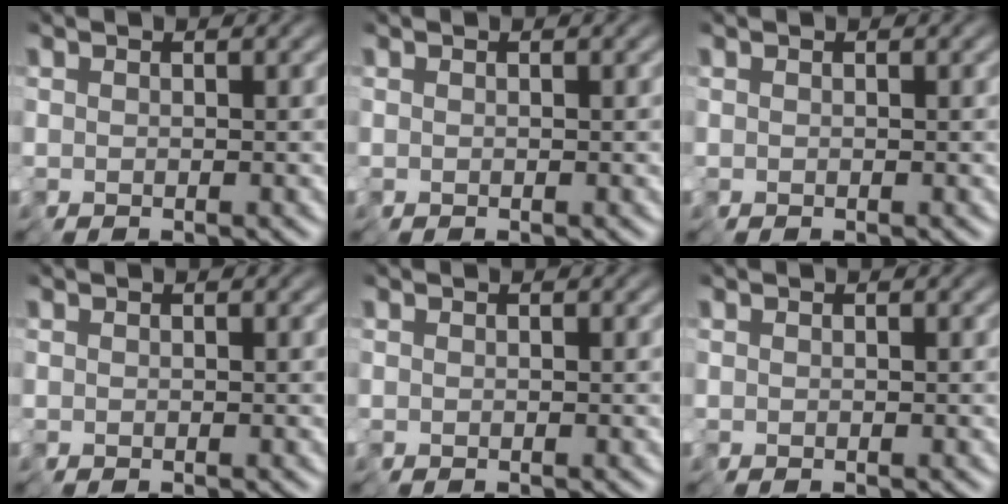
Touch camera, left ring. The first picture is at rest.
{"total": 0.0}
{"total": 0.0}
{"total": 0.0}
{"total": 0.0}
{"total": 0.0}